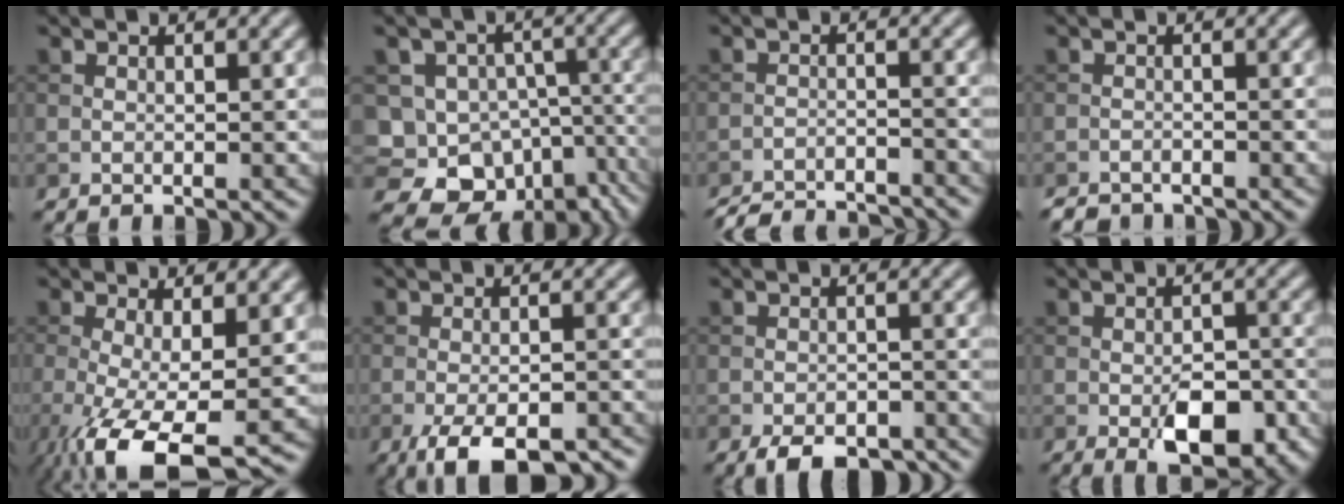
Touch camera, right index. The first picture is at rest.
{"total": 15.9, "force": [-8.3, 12.4, 5.5], "torque": [-0.093, -0.042, -0.108]}
{"total": 7.3, "force": [-7.1, 1.1, 1.5], "torque": [-0.026, -0.011, -0.112]}
{"total": 2.1, "force": [-2.0, 0.6, 0.2], "torque": [-0.005, -0.002, -0.035]}
{"total": 8.2, "force": [-3.5, 2.3, 7.1], "torque": [-0.141, -0.023, -0.058]}
{"total": 8.1, "force": [-5.1, 2.9, 5.7], "torque": [-0.092, -0.019, -0.073]}
{"total": 4.9, "force": [-3.8, 1.9, 2.6], "torque": [-0.034, -0.008, -0.059]}
{"total": 6.1, "force": [-2.4, 3.0, 4.7], "torque": [-0.071, -0.008, -0.032]}